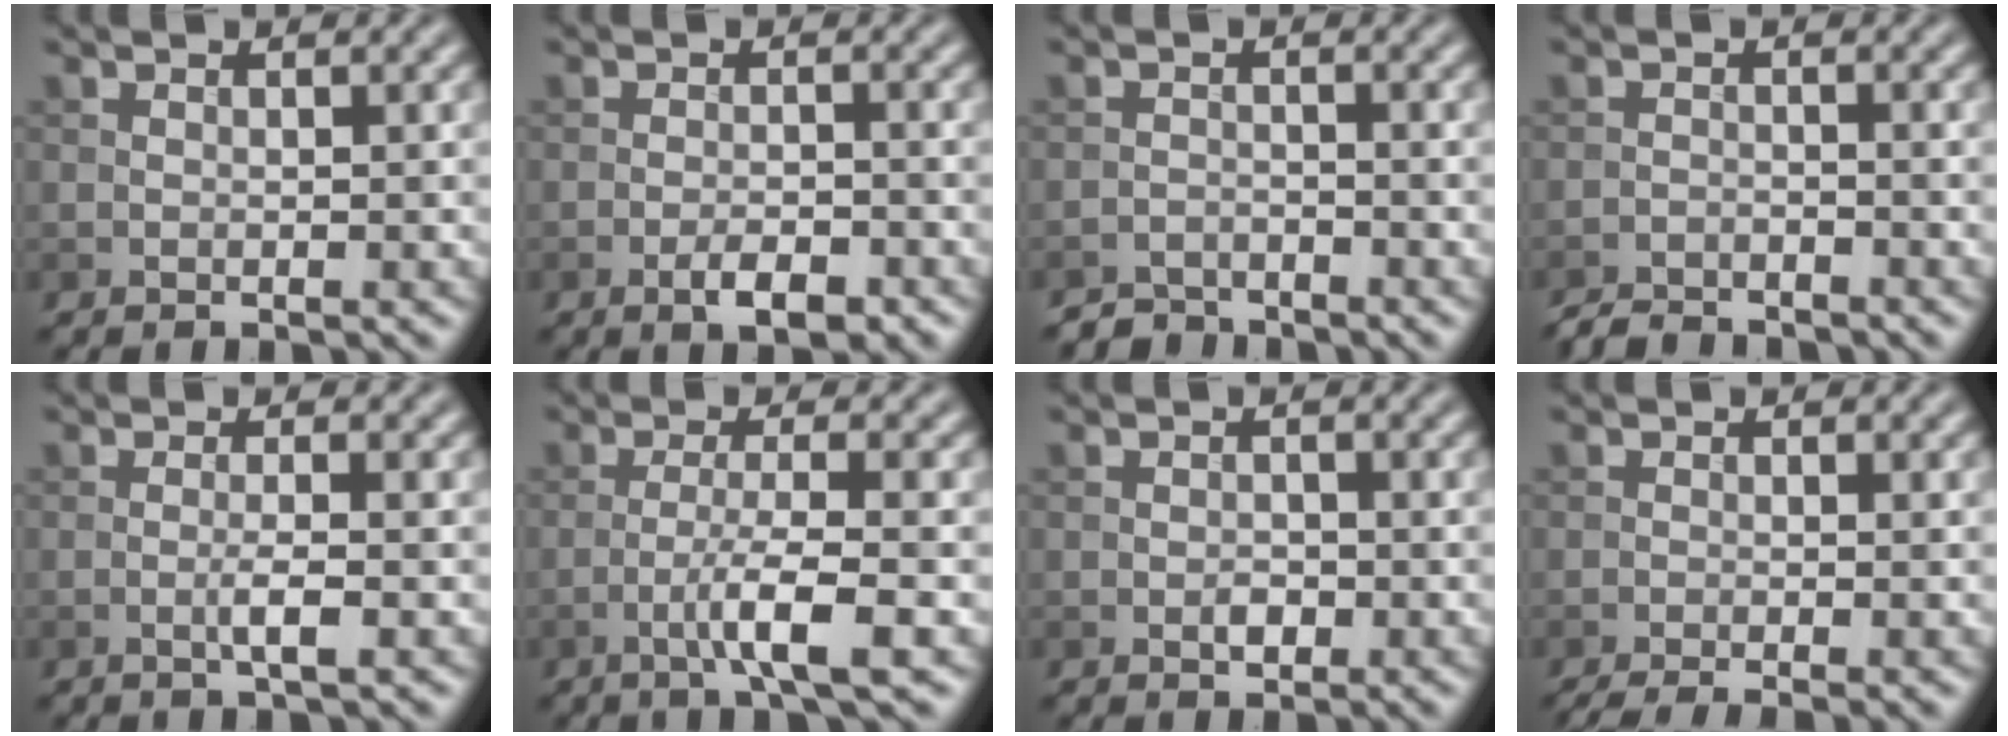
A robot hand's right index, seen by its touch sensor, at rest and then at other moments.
{"total": 2.9, "force": [-1.6, 1.0, 2.2], "torque": [-0.036, 0.000, -0.027]}
{"total": 2.2, "force": [-2.1, 0.4, -0.1], "torque": [0.006, 0.004, -0.041]}
{"total": 2.7, "force": [-2.6, 0.4, 0.4], "torque": [-0.005, -0.004, -0.053]}
{"total": 1.8, "force": [-0.5, 0.1, 1.7], "torque": [-0.033, 0.001, -0.013]}
{"total": 4.2, "force": [-1.7, 0.4, 3.9], "torque": [-0.070, 0.008, -0.038]}
{"total": 1.2, "force": [-0.4, 0.8, 0.8], "torque": [-0.013, 0.000, -0.009]}
{"total": 3.3, "force": [-2.2, 0.6, 2.4], "torque": [-0.035, -0.003, -0.043]}